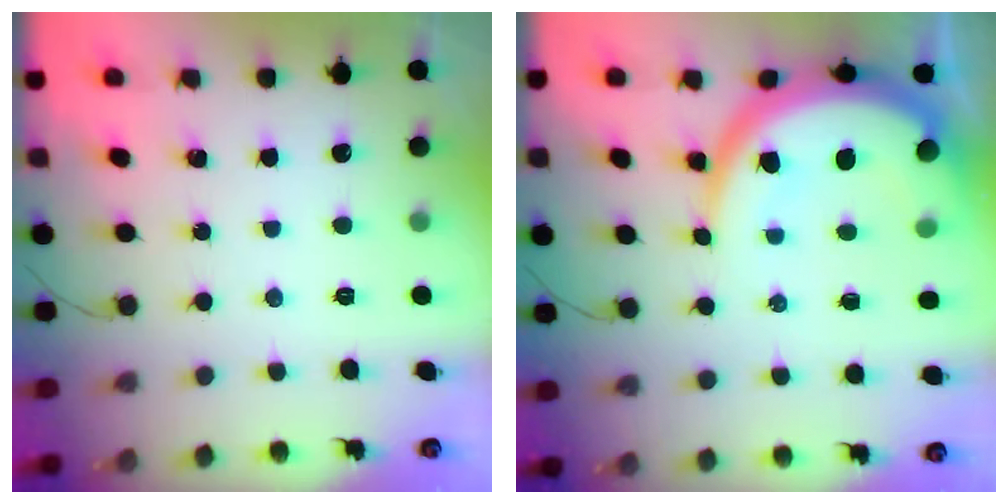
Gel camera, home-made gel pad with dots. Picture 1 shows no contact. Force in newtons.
{"total": 14.1, "press": 14.0, "slide": 1.4}